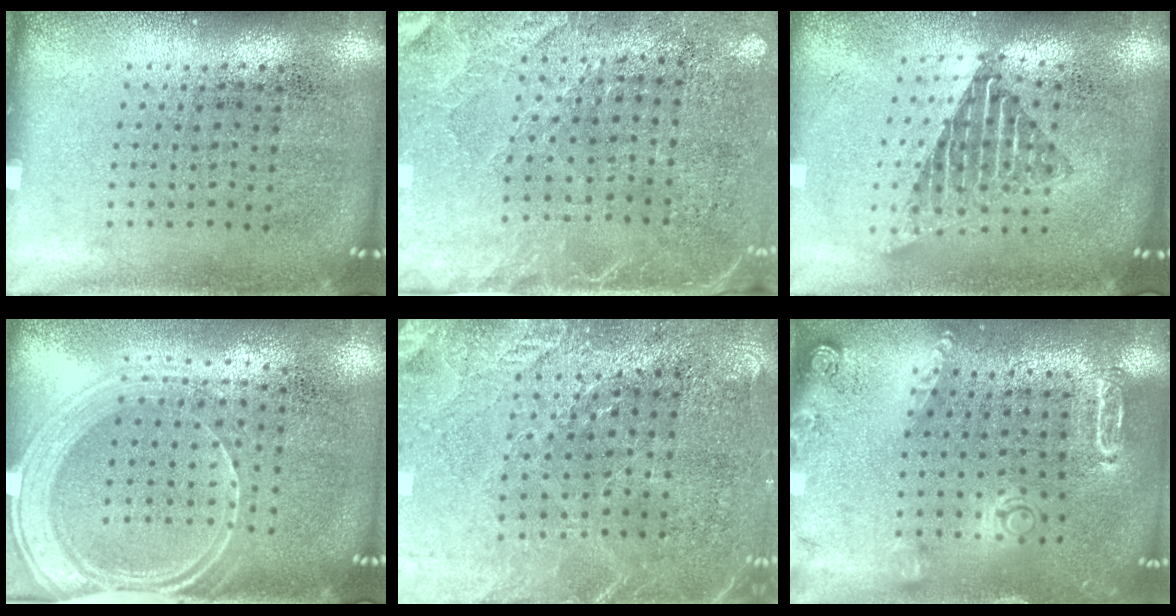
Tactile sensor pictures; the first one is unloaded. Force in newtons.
{"total": 2.8, "press": 2.4, "slide": 1.3}
{"total": 1.7, "press": 1.3, "slide": 1.1}
{"total": 1.8, "press": 1.5, "slide": 0.9}
{"total": 2.9, "press": 2.7, "slide": 1.0}
{"total": 1.8, "press": 1.8, "slide": 0.1}